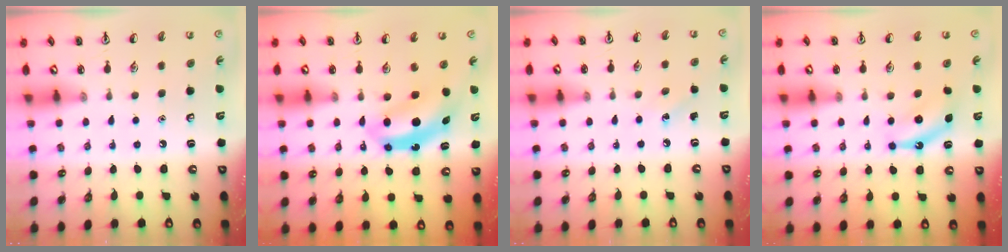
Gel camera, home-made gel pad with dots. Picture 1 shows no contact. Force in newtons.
{"total": 5.9, "press": 5.7, "slide": 1.6}
{"total": 3.6, "press": 3.4, "slide": 1.3}
{"total": 5.3, "press": 5.3, "slide": 0.7}